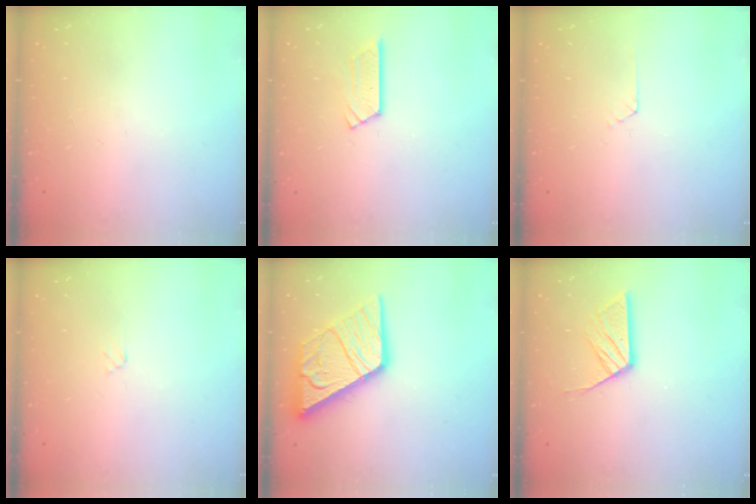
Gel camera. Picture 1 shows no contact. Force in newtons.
{"total": 5.7, "press": 5.7, "slide": 0.4}
{"total": 2.2, "press": 2.2, "slide": 0.3}
{"total": 1.2, "press": 1.2, "slide": 0.1}
{"total": 20.2, "press": 20.1, "slide": 2.2}
{"total": 9.1, "press": 9.1, "slide": 0.4}